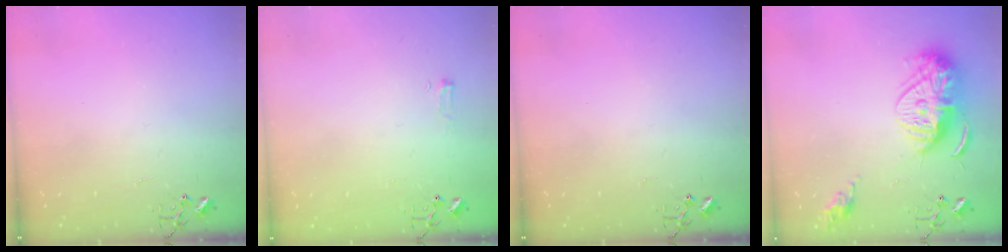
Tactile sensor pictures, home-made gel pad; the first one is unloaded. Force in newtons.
{"total": 4.4, "press": 4.3, "slide": 0.5}
{"total": 0.0}
{"total": 15.5, "press": 15.4, "slide": 1.4}